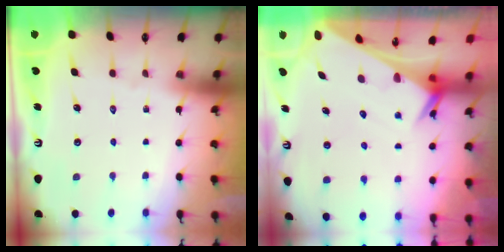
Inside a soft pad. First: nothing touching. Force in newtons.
{"total": 2.9, "press": 2.9, "slide": 0.3}